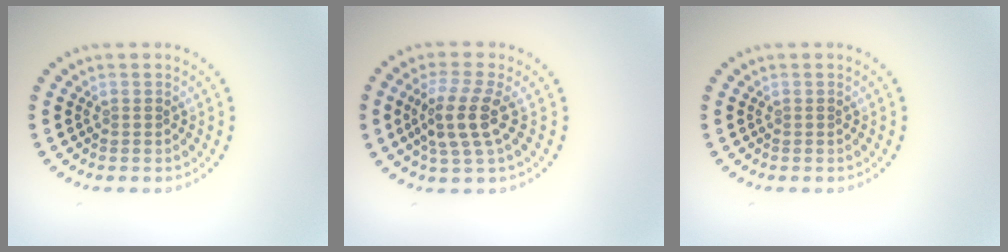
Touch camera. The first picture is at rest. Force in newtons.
{"total": 3.9, "press": 3.3, "slide": 2.1}
{"total": 0.0}